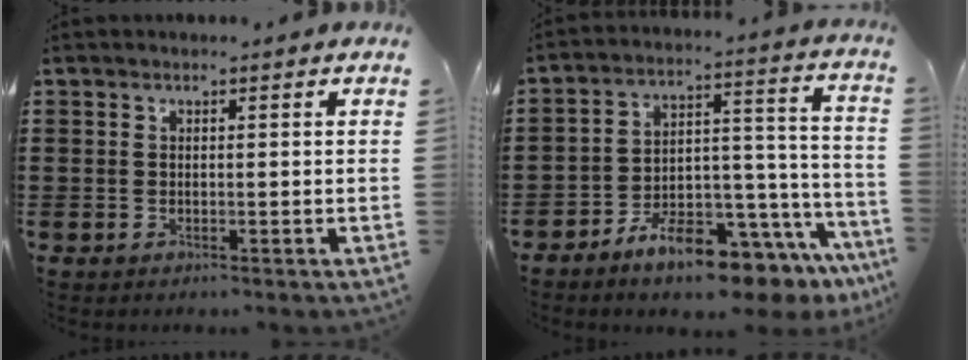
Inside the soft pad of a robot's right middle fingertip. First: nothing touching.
{"total": 10.6, "force": [-8.9, 2.5, 5.1], "torque": [-0.070, 0.034, -0.162]}